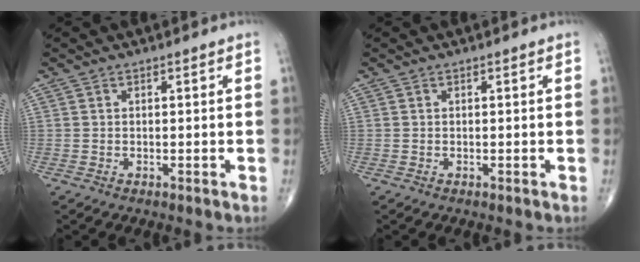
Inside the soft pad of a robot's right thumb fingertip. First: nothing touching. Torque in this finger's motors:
{"motor_torque": [-0.05, 0.05, -0.06, 0.06, 0.01]}